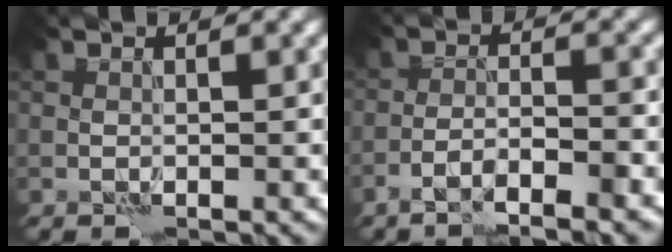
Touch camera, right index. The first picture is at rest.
{"total": 3.8, "force": [-3.0, 0.3, 2.4], "torque": [-0.039, 0.005, -0.054]}